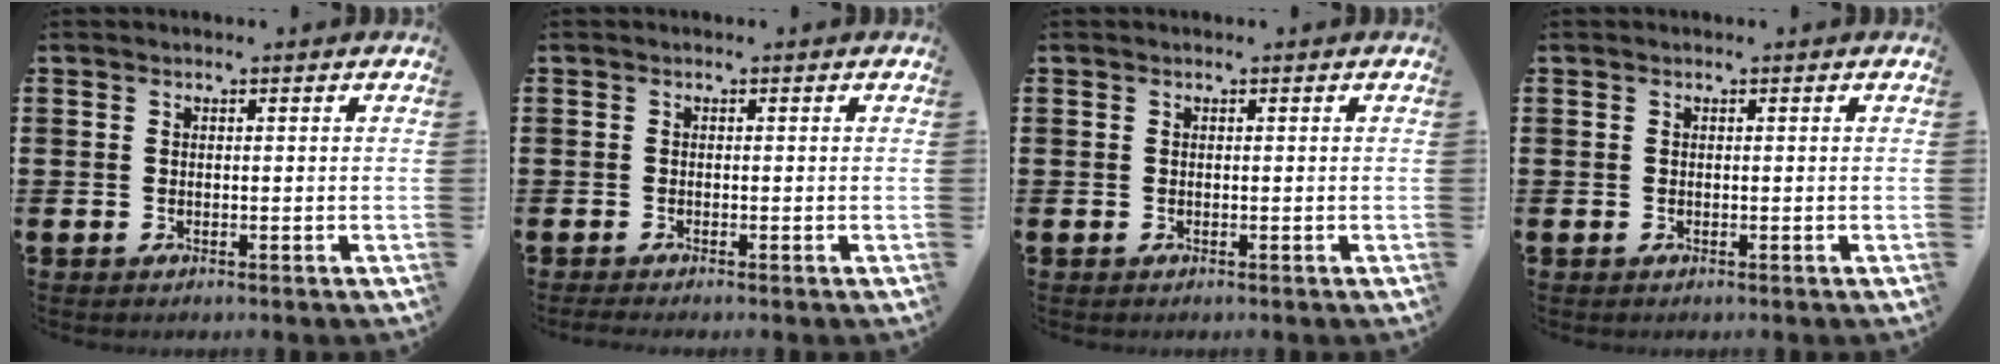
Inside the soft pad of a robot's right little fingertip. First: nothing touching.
{"total": 0.6, "force": [-0.4, 0.0, 0.4], "torque": [-0.006, -0.003, -0.007]}
{"total": 0.0}
{"total": 0.0}